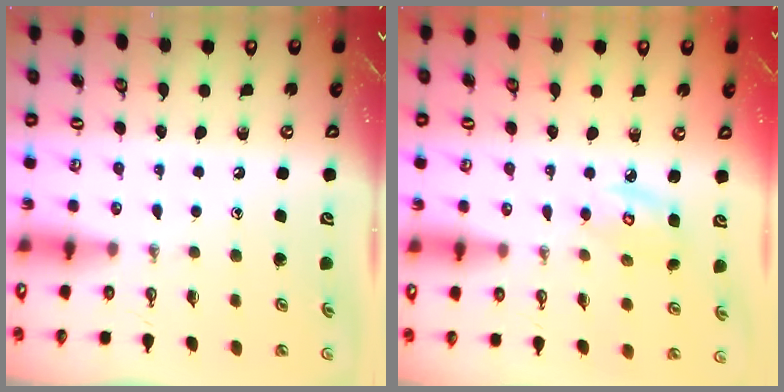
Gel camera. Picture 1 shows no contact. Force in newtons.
{"total": 4.8, "press": 4.7, "slide": 0.2}